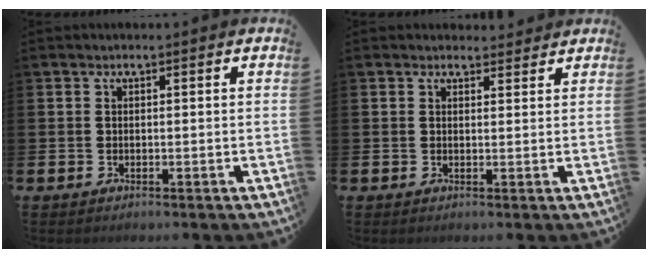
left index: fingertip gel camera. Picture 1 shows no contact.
{"total": 1.8, "force": [1.7, 0.5, 0.0], "torque": [0.019, -0.010, 0.026]}